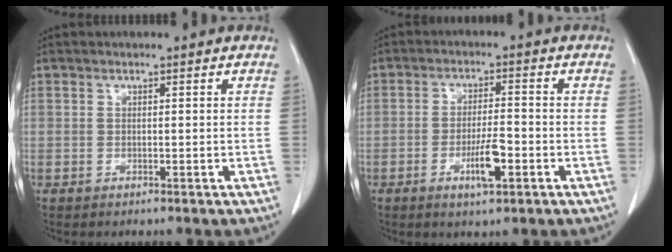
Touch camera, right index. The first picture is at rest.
{"total": 5.6, "force": [-2.2, 1.0, 5.0], "torque": [-0.091, -0.003, -0.037]}